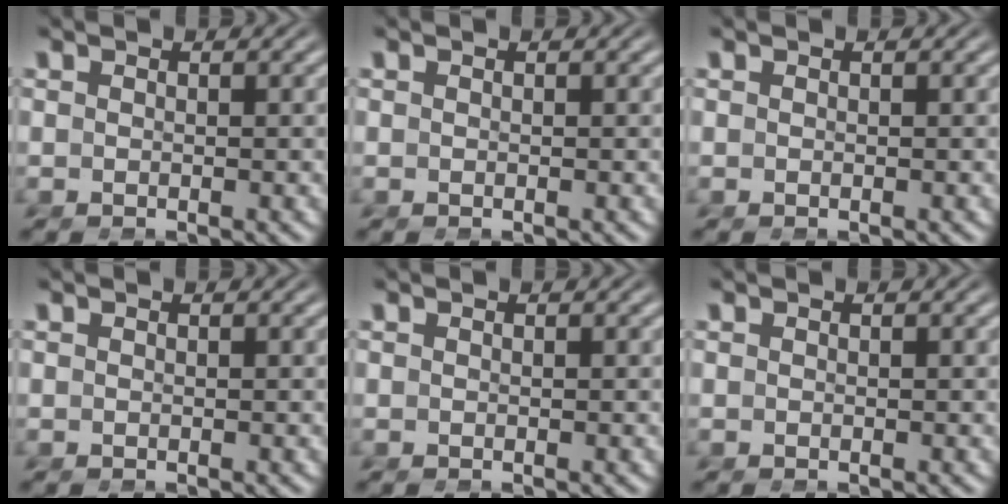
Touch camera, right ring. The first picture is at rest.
{"total": 0.0}
{"total": 0.0}
{"total": 0.0}
{"total": 0.0}
{"total": 0.0}